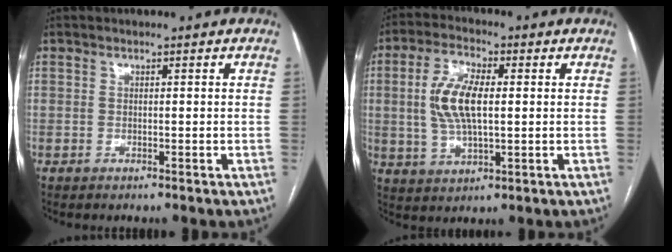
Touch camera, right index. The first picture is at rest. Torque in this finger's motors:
{"motor_torque": [0.40, 0.04, 0.29, 0.10]}